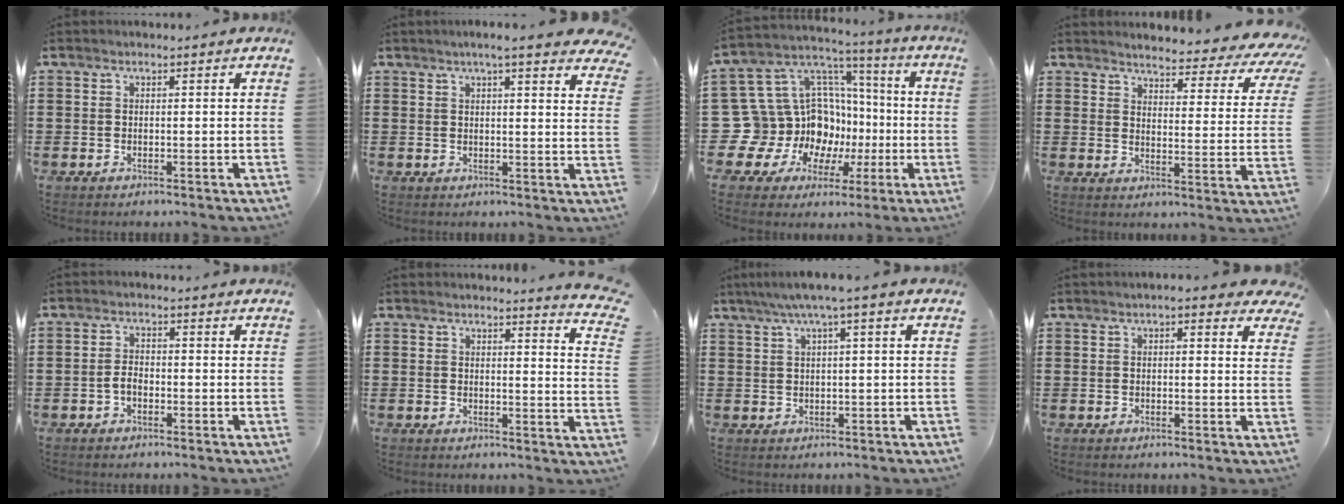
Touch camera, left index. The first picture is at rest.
{"total": 4.4, "force": [3.5, -0.1, 2.6], "torque": [-0.052, -0.006, 0.061]}
{"total": 15.9, "force": [-2.7, 14.7, 5.5], "torque": [-0.158, -0.032, -0.002]}
{"total": 3.9, "force": [3.7, 0.2, 1.3], "torque": [-0.040, -0.035, 0.056]}
{"total": 2.2, "force": [-0.9, 1.1, 1.7], "torque": [-0.050, -0.002, -0.022]}
{"total": 2.9, "force": [2.8, 0.2, 0.7], "torque": [-0.009, -0.015, 0.050]}
{"total": 2.7, "force": [0.6, -0.1, 2.7], "torque": [-0.051, -0.003, 0.007]}
{"total": 2.0, "force": [1.2, 0.5, 1.5], "torque": [-0.024, 0.003, 0.019]}